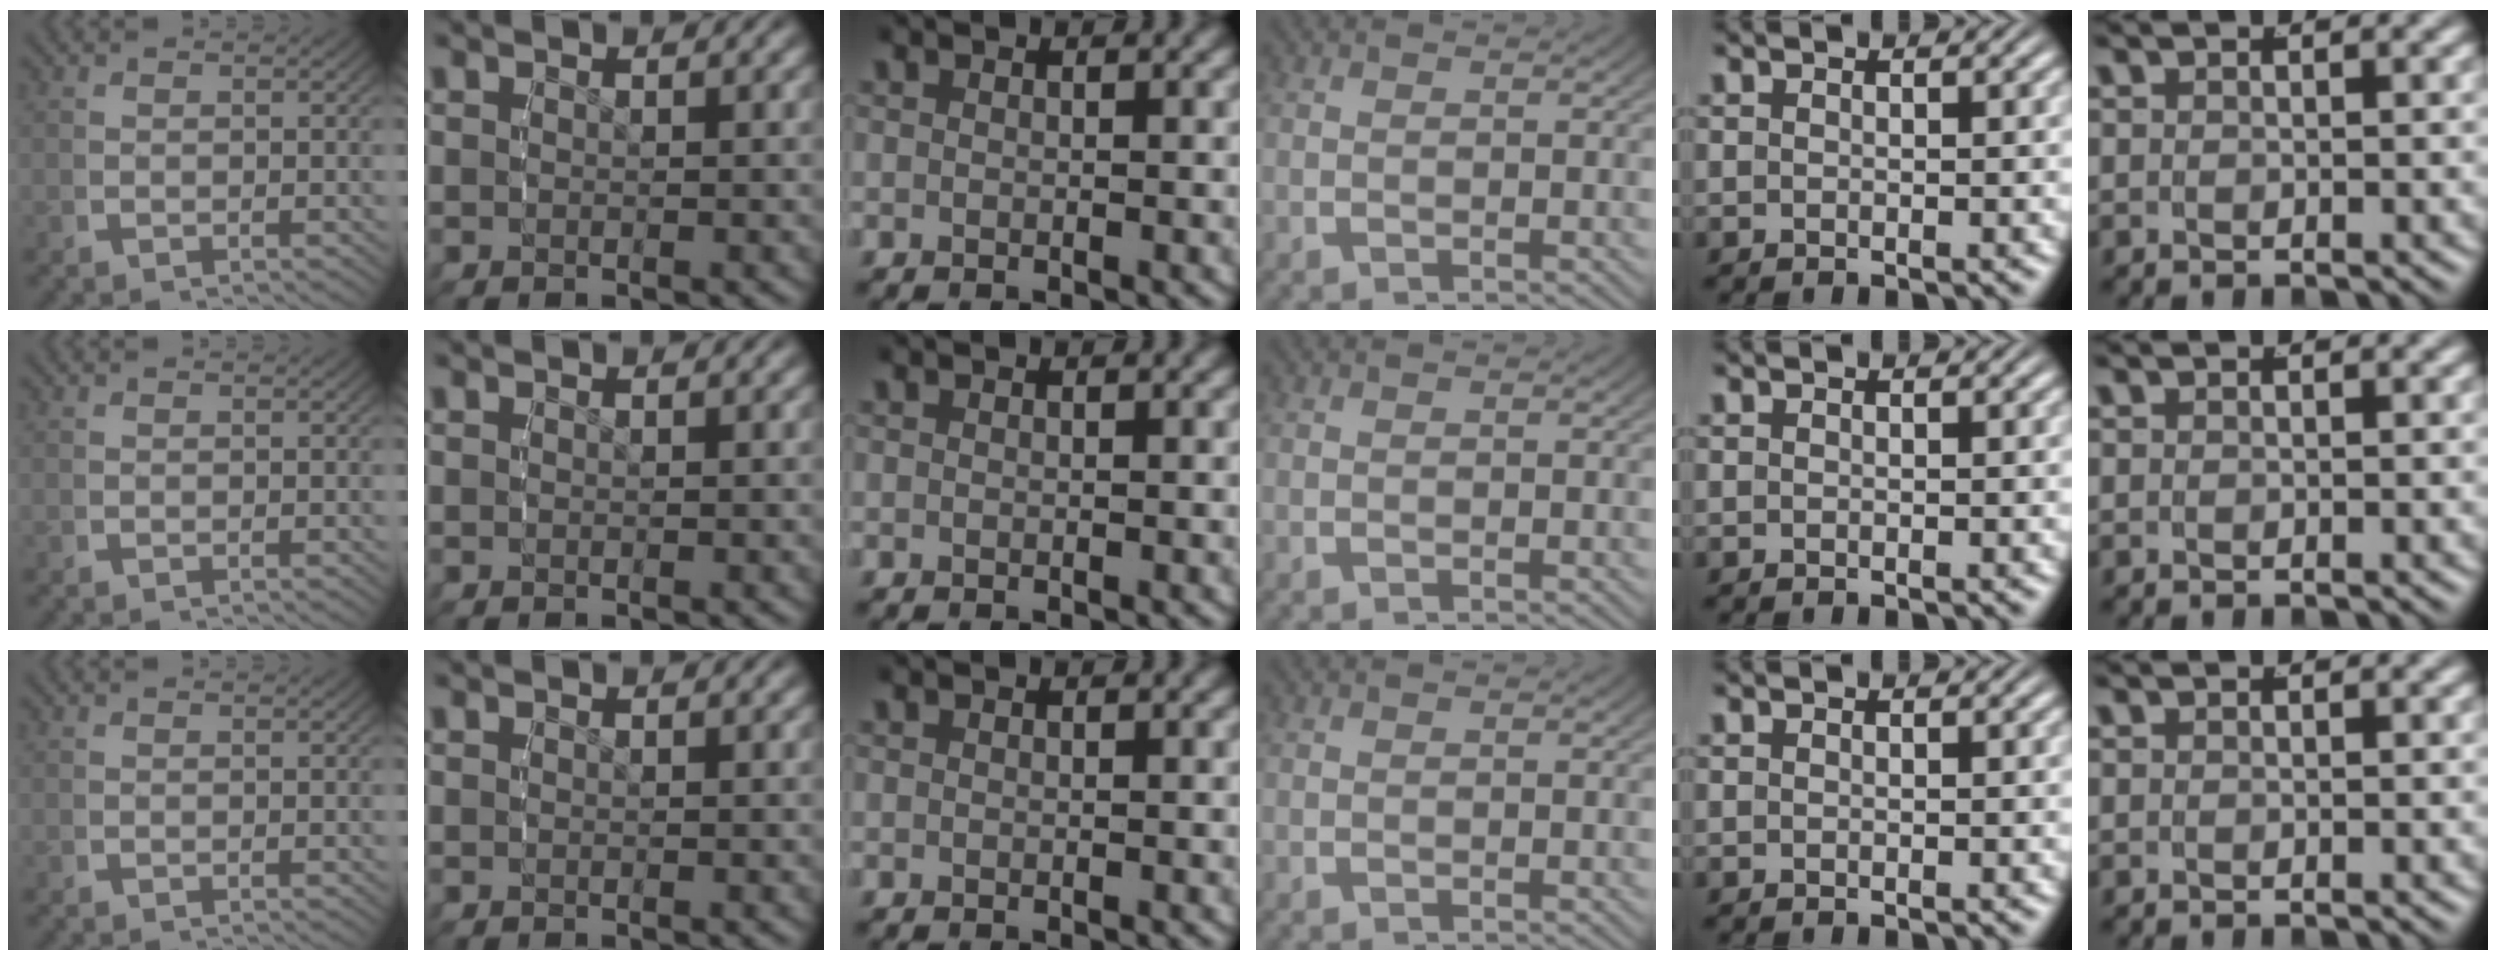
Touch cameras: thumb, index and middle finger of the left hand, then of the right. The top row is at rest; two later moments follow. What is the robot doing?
{"motion": "reach", "object": "string"}